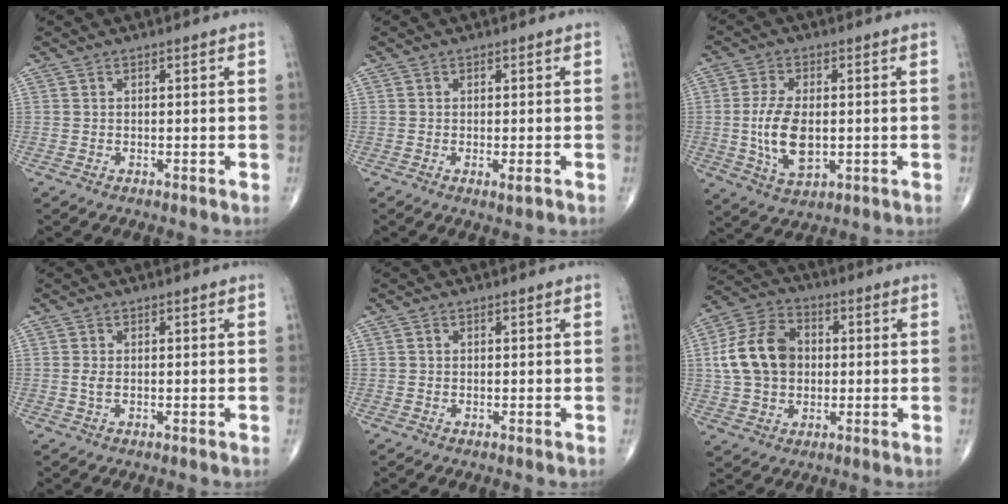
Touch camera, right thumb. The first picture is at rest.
{"total": 1.4, "force": [-0.5, 0.2, 1.3], "torque": [-0.022, -0.006, -0.009]}
{"total": 10.2, "force": [-0.7, 5.4, 8.6], "torque": [-0.160, -0.008, -0.007]}
{"total": 1.3, "force": [0.0, 0.5, 1.1], "torque": [-0.027, -0.002, -0.001]}
{"total": 0.0}
{"total": 13.5, "force": [1.0, 10.1, 9.0], "torque": [-0.150, 0.019, 0.013]}